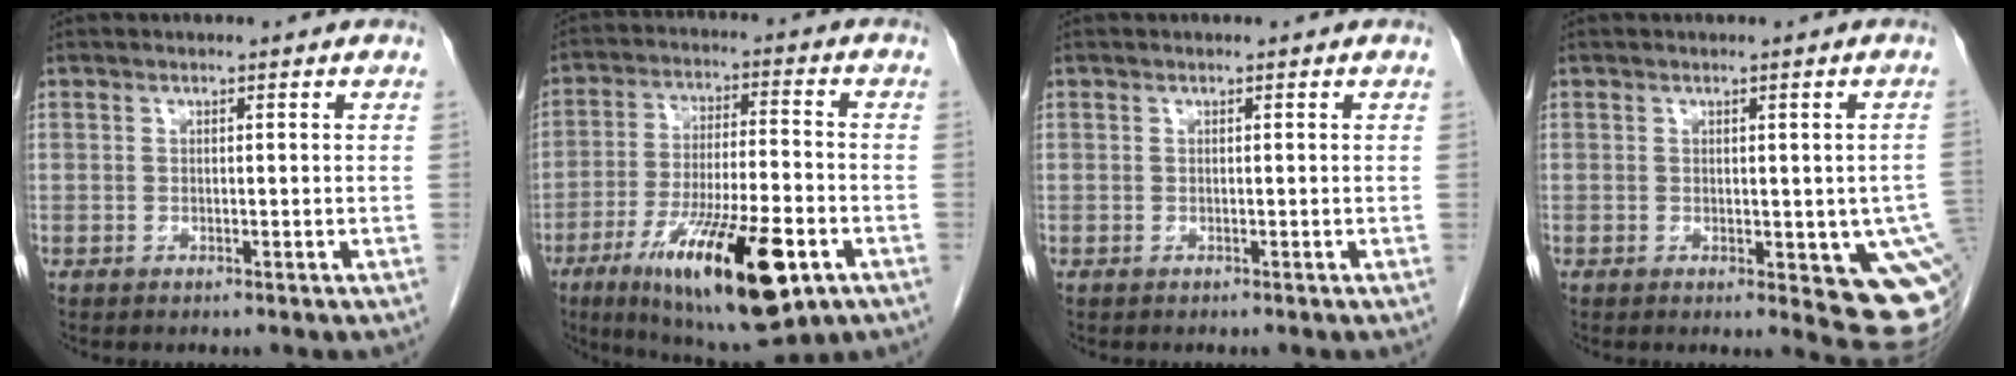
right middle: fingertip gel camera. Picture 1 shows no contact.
{"total": 19.6, "force": [-9.1, 4.2, 16.9], "torque": [-0.274, -0.027, -0.140]}
{"total": 0.0}
{"total": 10.4, "force": [-2.2, 3.9, 9.4], "torque": [-0.114, -0.017, -0.020]}